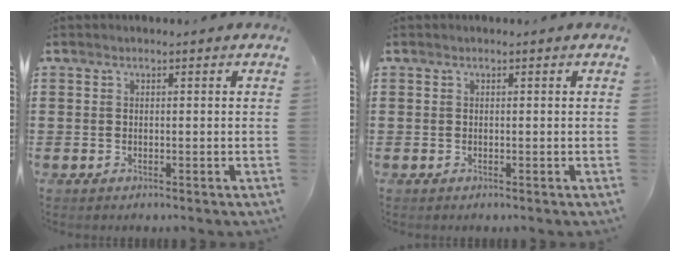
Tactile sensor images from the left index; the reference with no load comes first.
{"total": 0.0}